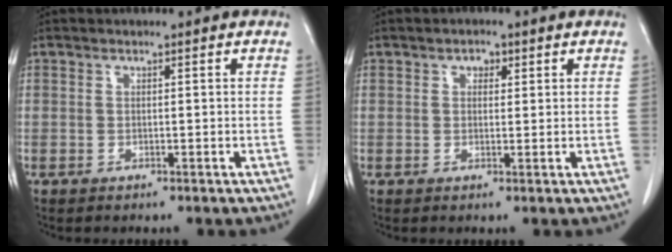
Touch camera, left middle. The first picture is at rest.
{"total": 1.7, "force": [0.9, 1.1, 1.0], "torque": [-0.016, 0.004, 0.013]}